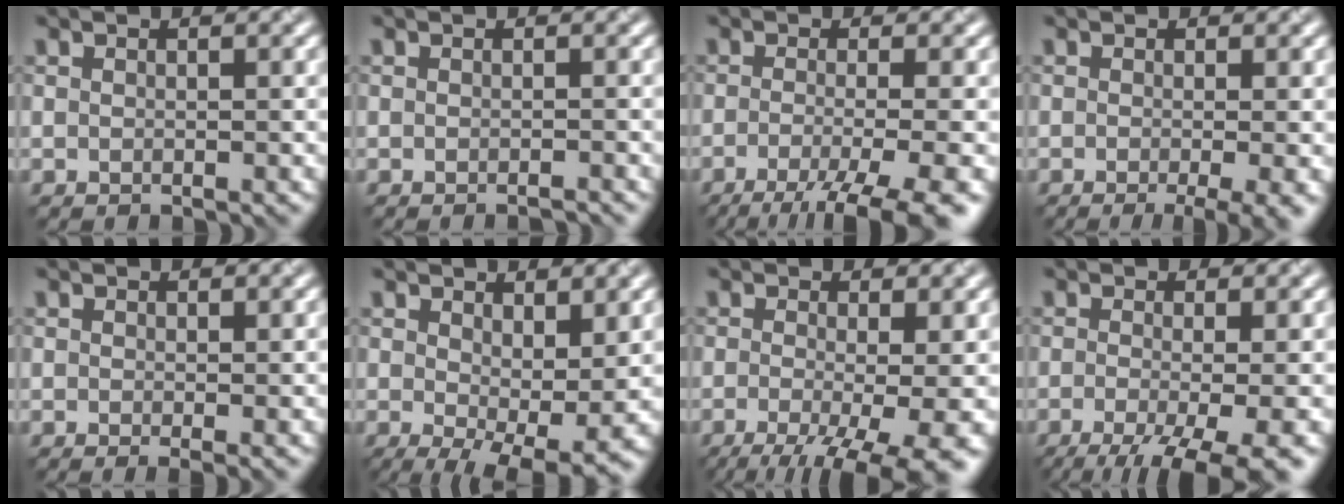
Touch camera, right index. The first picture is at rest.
{"total": 1.8, "force": [-1.6, 0.2, 0.7], "torque": [-0.007, 0.006, -0.021]}
{"total": 7.3, "force": [-4.3, 1.5, 5.7], "torque": [-0.089, -0.011, -0.071]}
{"total": 5.0, "force": [-2.2, 1.5, 4.2], "torque": [-0.052, -0.008, -0.022]}
{"total": 2.3, "force": [-0.4, 0.8, 2.1], "torque": [-0.035, -0.013, 0.004]}
{"total": 7.5, "force": [-0.7, 3.2, 6.7], "torque": [-0.122, -0.023, 0.004]}
{"total": 10.6, "force": [-4.6, 4.1, 8.6], "torque": [-0.136, -0.026, -0.048]}
{"total": 8.6, "force": [-4.7, 2.8, 6.6], "torque": [-0.101, -0.027, -0.059]}